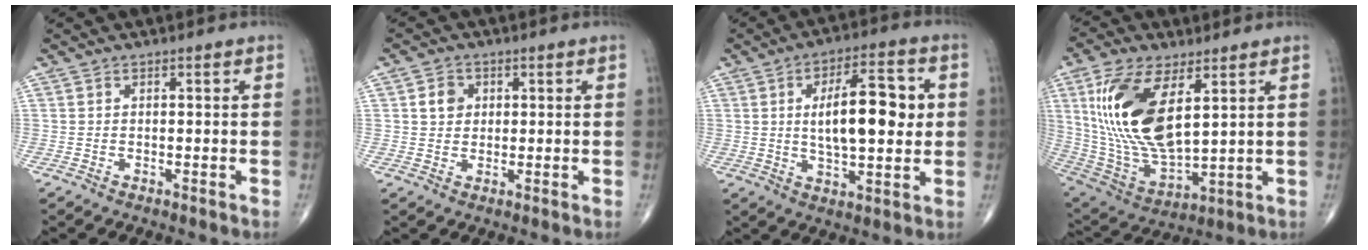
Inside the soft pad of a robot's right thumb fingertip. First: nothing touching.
{"total": 3.7, "force": [1.0, 3.1, 1.7], "torque": [-0.010, -0.001, 0.014]}
{"total": 14.9, "force": [2.0, 6.1, 13.5], "torque": [-0.192, 0.003, 0.031]}
{"total": 20.4, "force": [6.1, 9.3, 17.1], "torque": [-0.341, -0.028, 0.126]}